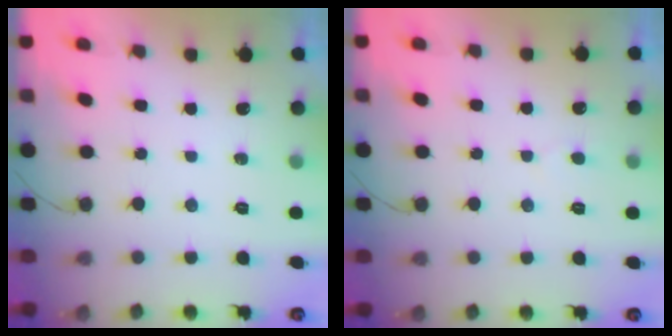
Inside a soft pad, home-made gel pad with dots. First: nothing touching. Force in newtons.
{"total": 2.8, "press": 2.8, "slide": 0.3}